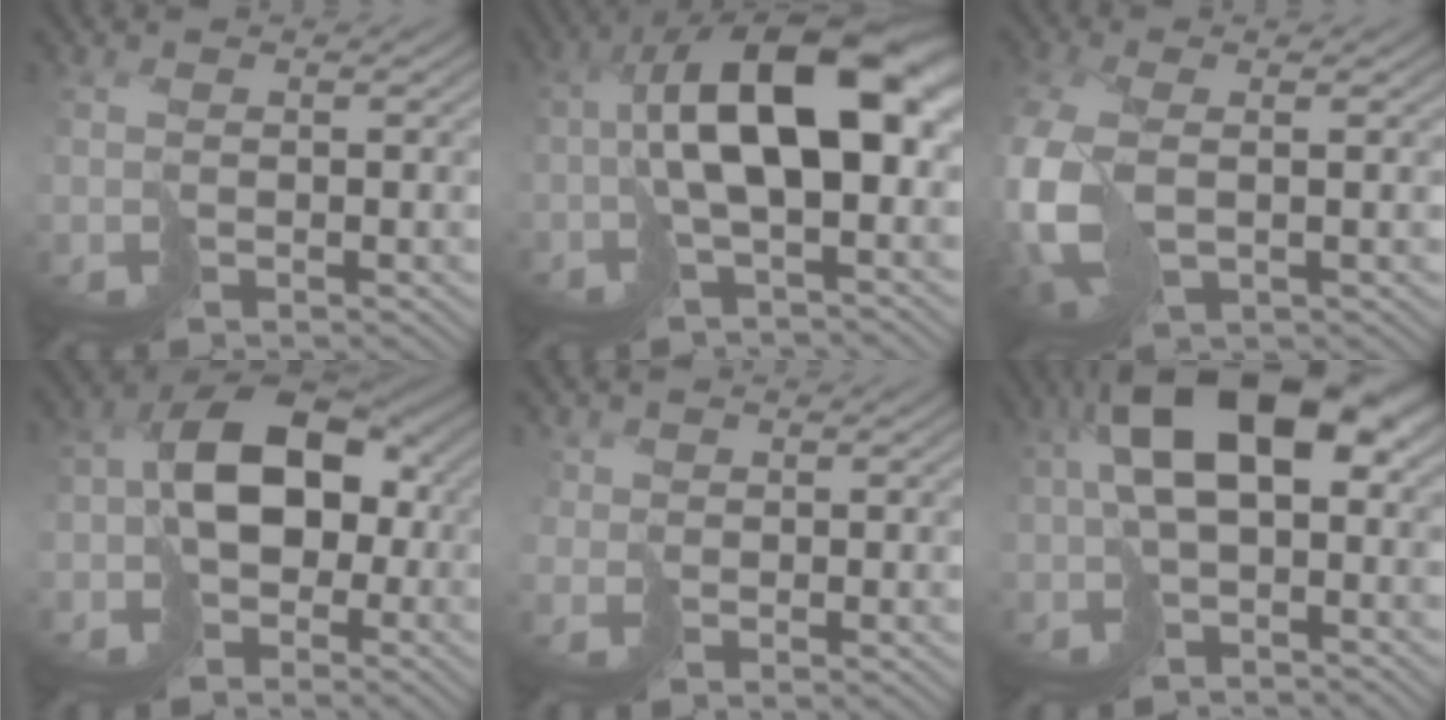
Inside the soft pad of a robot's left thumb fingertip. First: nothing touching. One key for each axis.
{"total": 13.5, "fx": -0.6, "fy": 5.5, "fz": 12.3, "tx": -0.220, "ty": 0.016, "tz": -0.009}
{"total": 10.9, "fx": -1.2, "fy": 6.7, "fz": 8.5, "tx": -0.254, "ty": -0.034, "tz": -0.007}
{"total": 10.1, "fx": -2.1, "fy": 6.9, "fz": 7.1, "tx": -0.130, "ty": -0.002, "tz": -0.046}
{"total": 1.5, "fx": 0.6, "fy": 1.3, "fz": -0.3, "tx": 0.001, "ty": -0.003, "tz": 0.012}
{"total": 12.3, "fx": 0.1, "fy": 6.2, "fz": 10.6, "tx": -0.186, "ty": 0.007, "tz": -0.002}